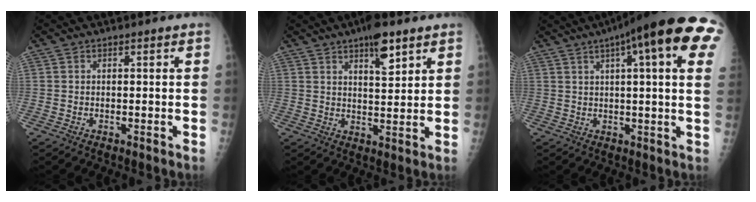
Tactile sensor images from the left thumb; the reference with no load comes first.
{"total": 7.4, "force": [4.5, 2.4, 5.3], "torque": [-0.068, -0.024, 0.068]}
{"total": 21.8, "force": [9.7, 4.1, 19.1], "torque": [-0.257, 0.021, 0.119]}